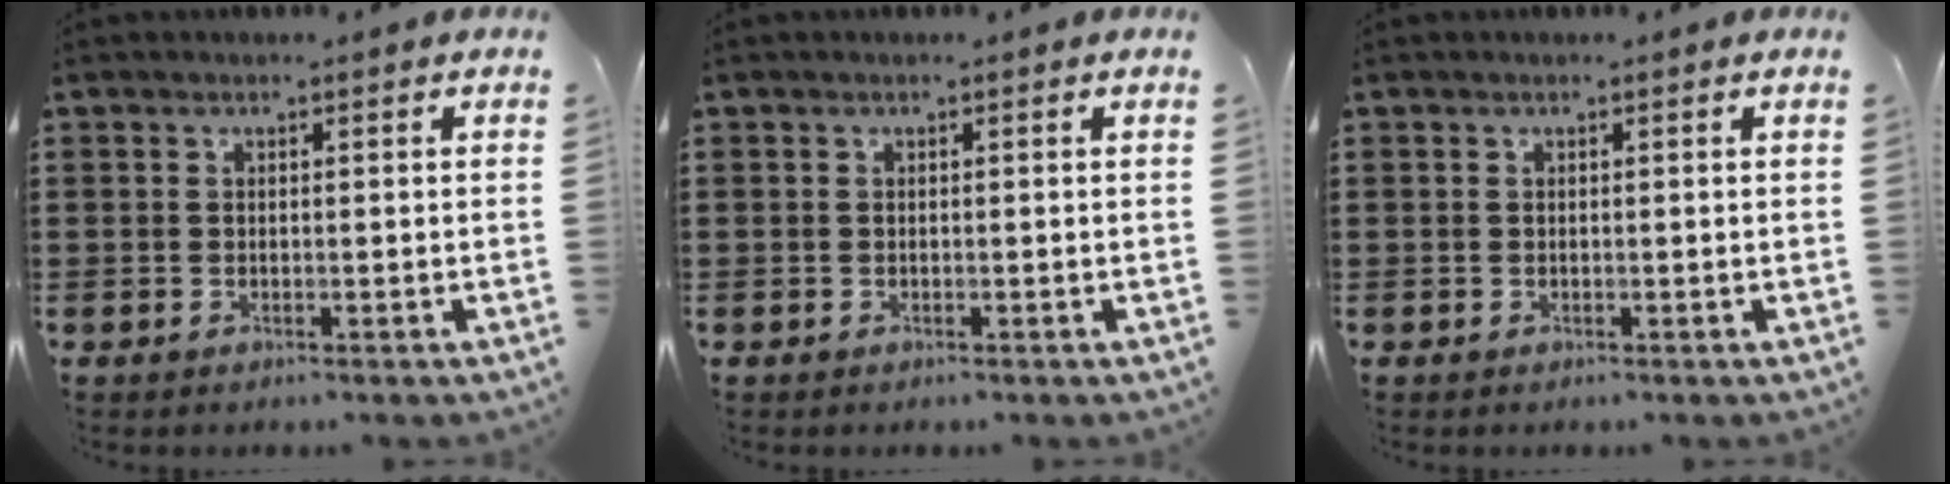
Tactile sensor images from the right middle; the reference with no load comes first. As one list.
[{"total": 0.0}, {"total": 0.0}]